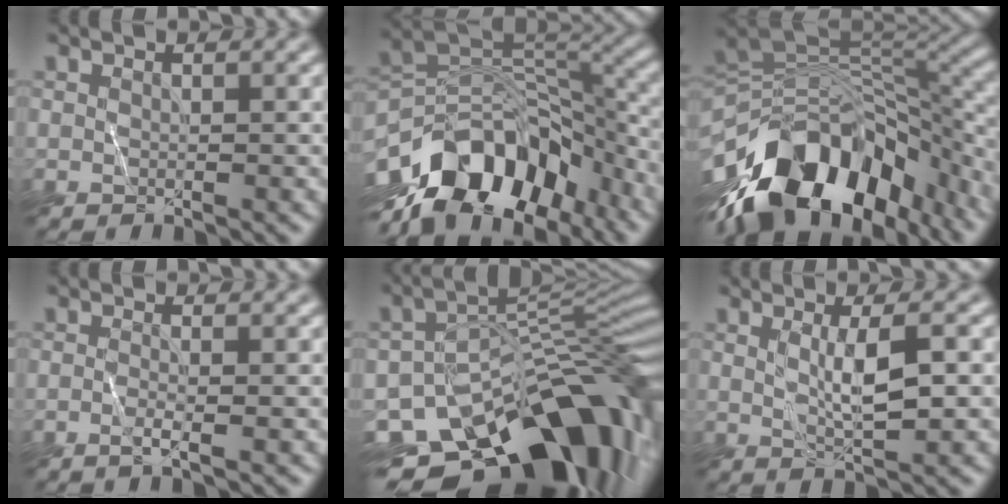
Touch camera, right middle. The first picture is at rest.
{"total": 13.0, "force": [-7.4, 7.6, 7.6], "torque": [-0.118, 0.016, -0.135]}
{"total": 15.4, "force": [-8.2, 8.2, 10.1], "torque": [-0.182, 0.022, -0.136]}
{"total": 1.1, "force": [-0.4, 0.2, 1.0], "torque": [-0.013, 0.008, -0.015]}
{"total": 16.0, "force": [-8.6, 8.8, 10.3], "torque": [-0.157, -0.009, -0.124]}
{"total": 3.2, "force": [0.6, 0.6, 3.1], "torque": [-0.057, 0.001, 0.016]}